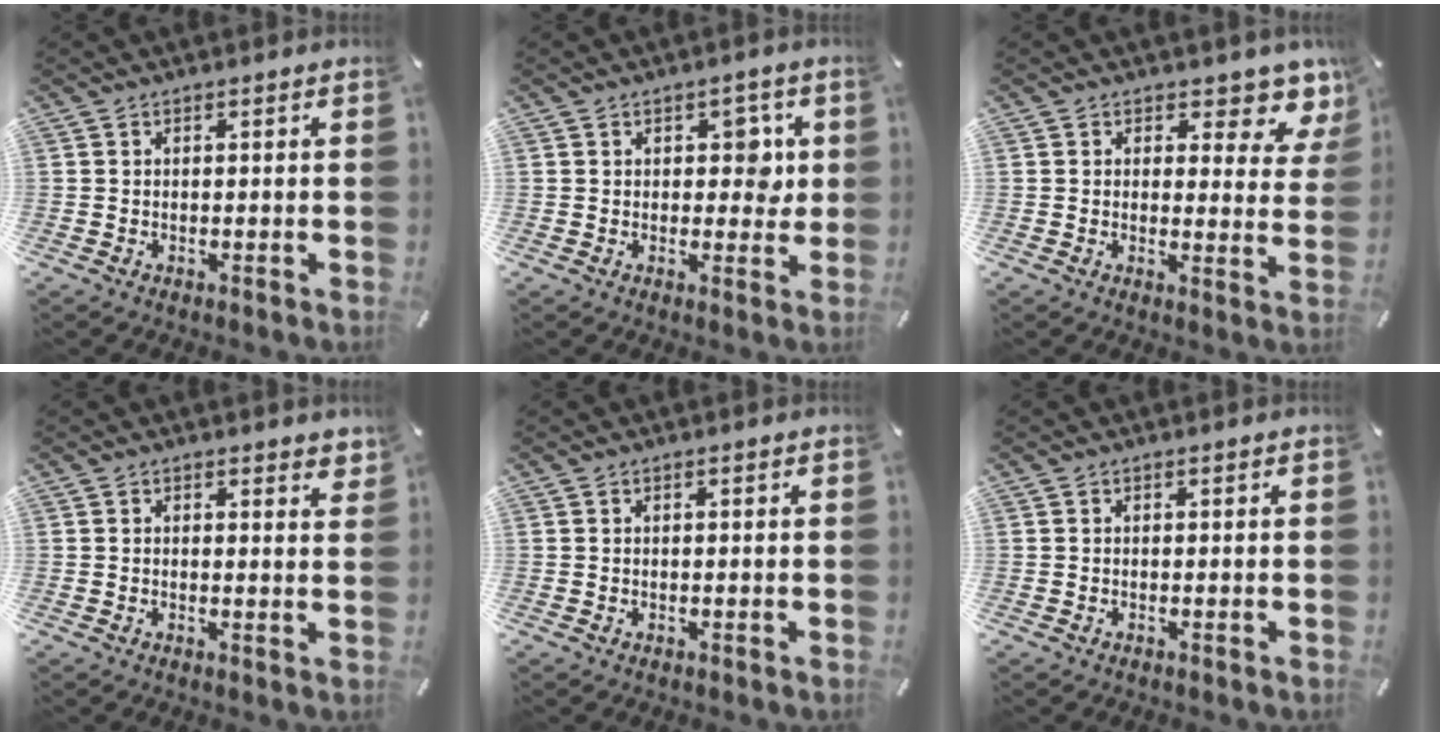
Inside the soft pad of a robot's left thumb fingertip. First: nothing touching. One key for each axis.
{"total": 5.9, "fx": 1.5, "fy": 4.0, "fz": 4.2, "tx": -0.040, "ty": -0.008, "tz": 0.015}
{"total": 7.4, "fx": 5.6, "fy": 3.5, "fz": 3.3, "tx": -0.020, "ty": -0.050, "tz": 0.093}
{"total": 1.4, "fx": 1.1, "fy": 0.6, "fz": 0.6, "tx": 0.003, "ty": -0.005, "tz": 0.018}
{"total": 0.0}
{"total": 0.0}